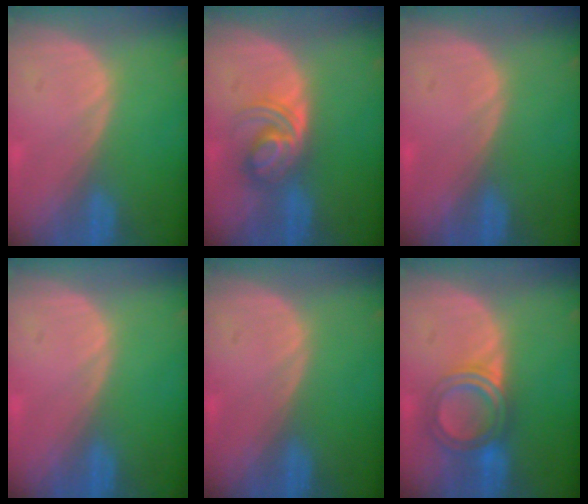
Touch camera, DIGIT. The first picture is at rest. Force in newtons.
{"total": 5.7, "press": 5.4, "slide": 1.9}
{"total": 0.5, "press": 0.0, "slide": 0.5}
{"total": 0.0}
{"total": 0.0}
{"total": 5.7, "press": 5.6, "slide": 1.1}